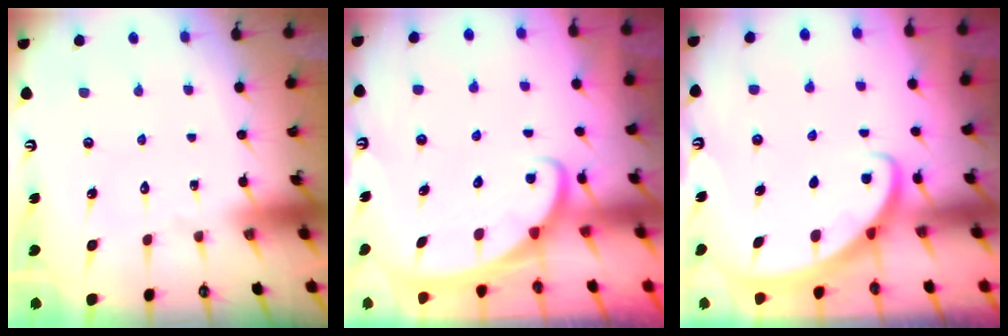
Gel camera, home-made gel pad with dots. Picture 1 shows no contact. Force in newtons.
{"total": 2.5, "press": 2.5, "slide": 0.3}
{"total": 2.7, "press": 2.7, "slide": 0.2}